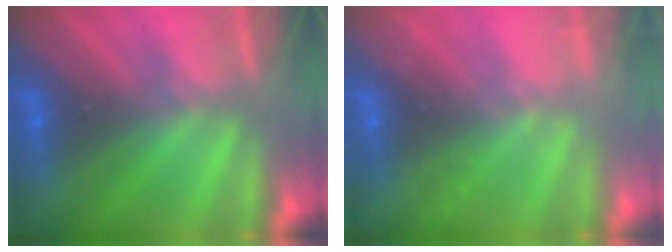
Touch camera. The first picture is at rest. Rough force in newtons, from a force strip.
{"total": 2.3}